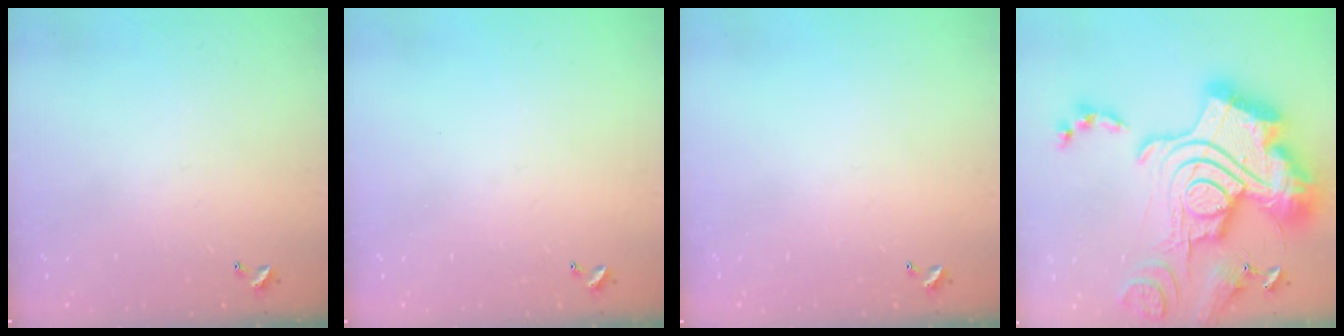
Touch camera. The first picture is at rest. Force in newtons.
{"total": 0.0}
{"total": 0.0}
{"total": 4.8, "press": 4.1, "slide": 2.6}